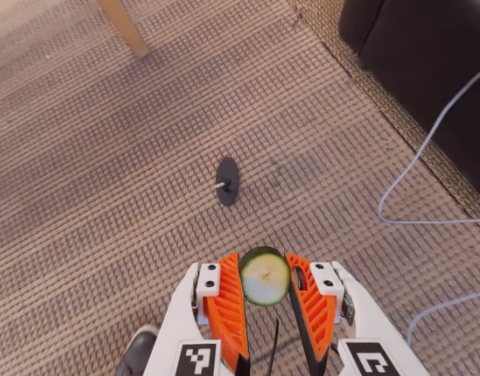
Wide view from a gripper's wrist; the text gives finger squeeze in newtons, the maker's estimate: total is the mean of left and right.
{"total": 9.9, "left": 9.7, "right": 10.2}